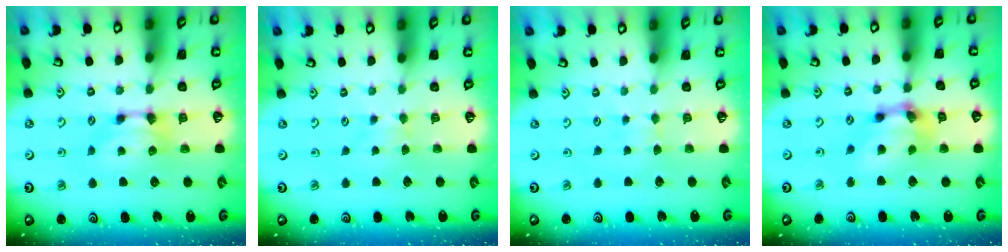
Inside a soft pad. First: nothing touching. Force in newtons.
{"total": 1.6, "press": 1.6, "slide": 0.3}
{"total": 2.8, "press": 2.8, "slide": 0.2}
{"total": 6.8, "press": 6.5, "slide": 2.0}